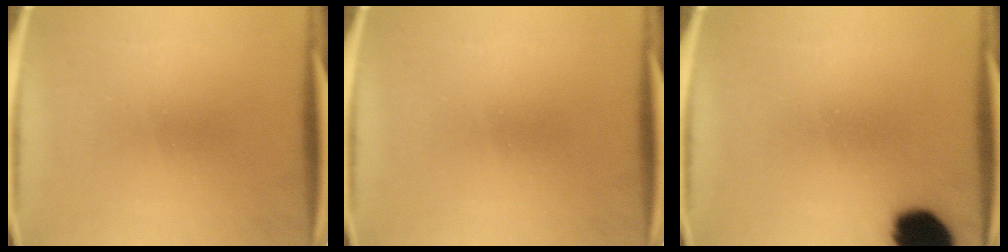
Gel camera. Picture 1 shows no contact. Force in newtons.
{"total": 0.0}
{"total": 13.4}